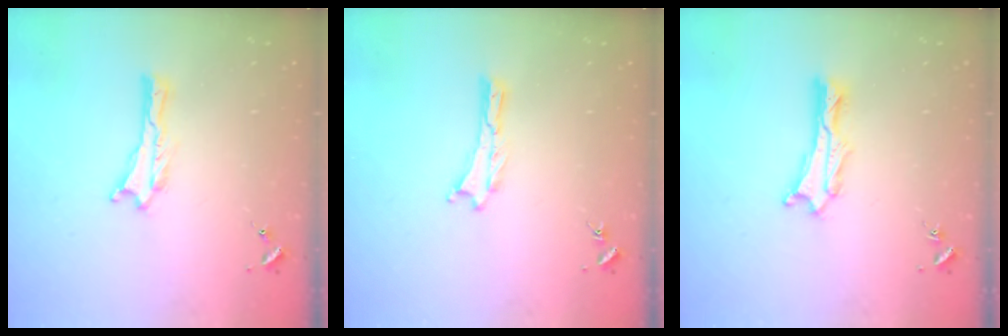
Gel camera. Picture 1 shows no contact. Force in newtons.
{"total": 0.0}
{"total": 1.1, "press": 1.1, "slide": 0.2}